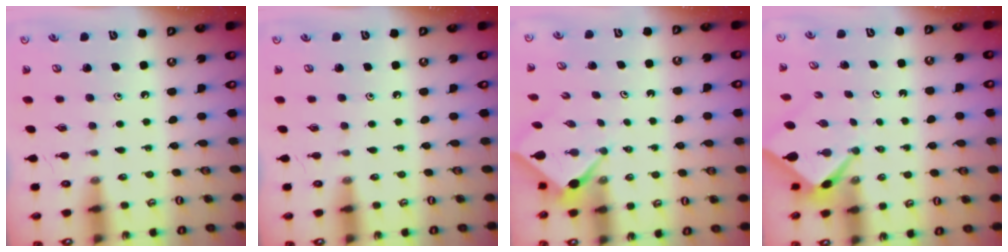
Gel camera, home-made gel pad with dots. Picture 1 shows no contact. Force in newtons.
{"total": 0.0}
{"total": 2.4, "press": 2.4, "slide": 0.3}
{"total": 2.7, "press": 2.6, "slide": 0.2}